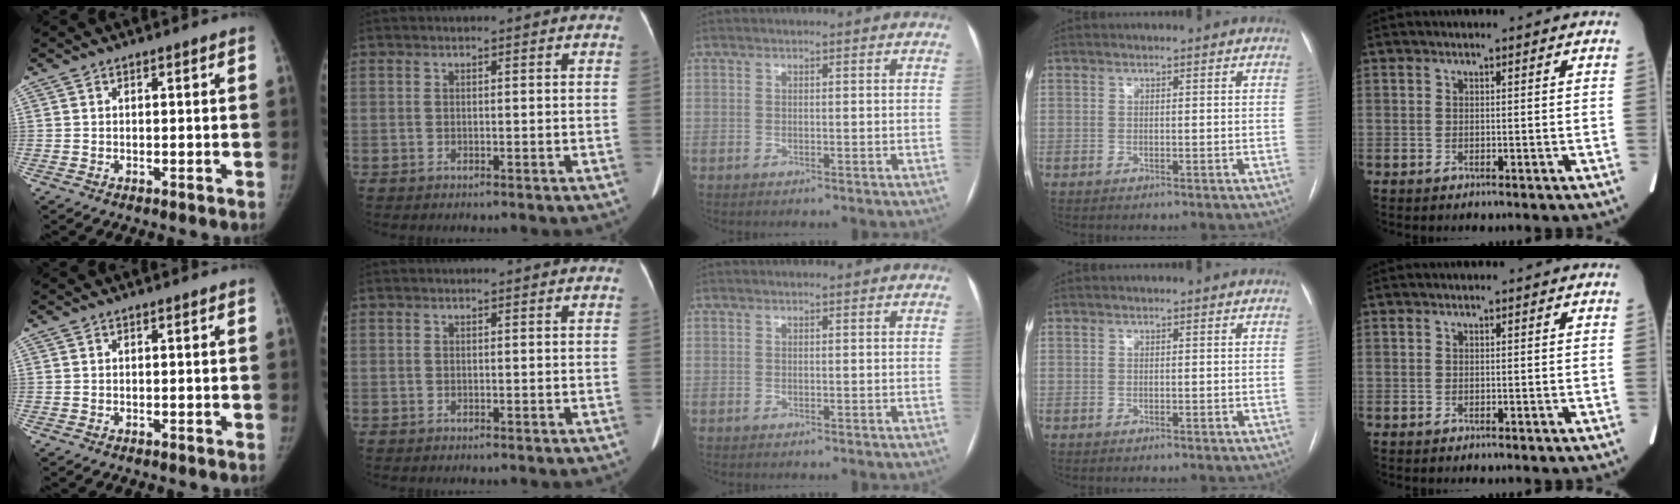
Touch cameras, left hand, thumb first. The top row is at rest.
{}